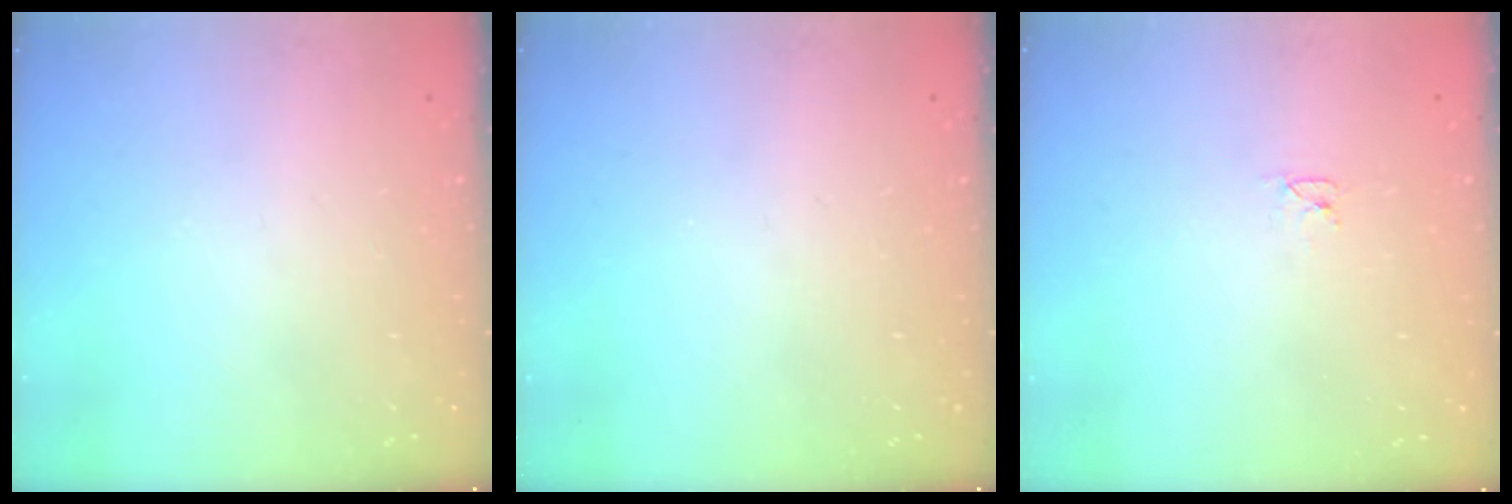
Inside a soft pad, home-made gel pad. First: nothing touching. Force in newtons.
{"total": 0.0}
{"total": 2.6, "press": 2.6, "slide": 0.3}